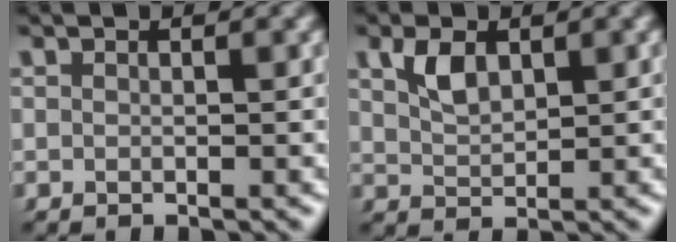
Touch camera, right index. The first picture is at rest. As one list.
[{"total": 2.7, "force": [1.1, 1.6, 1.9], "torque": [-0.043, -0.006, 0.027]}]